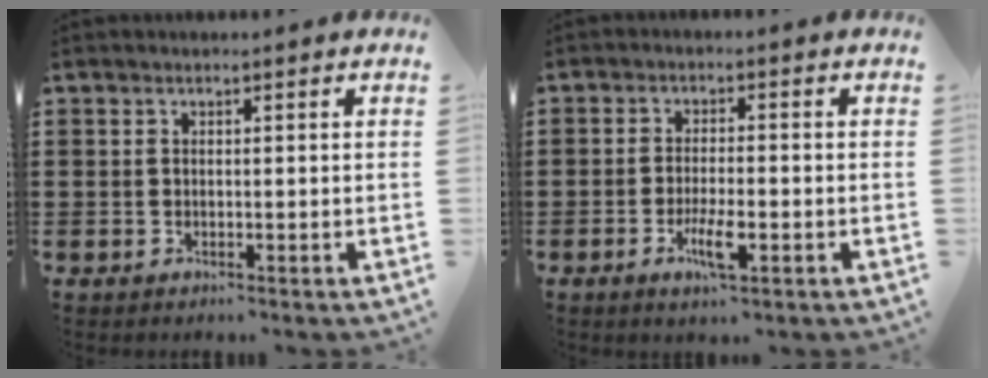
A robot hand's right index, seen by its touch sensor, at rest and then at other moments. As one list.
[{"total": 4.9, "force": [-2.1, 1.3, 4.3], "torque": [-0.090, -0.007, -0.040]}]